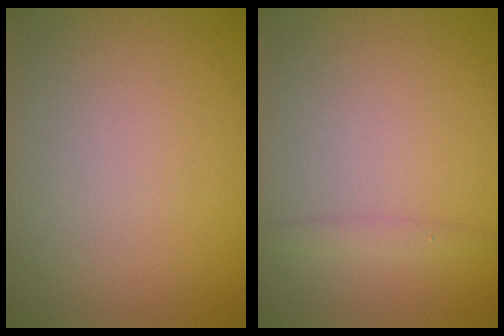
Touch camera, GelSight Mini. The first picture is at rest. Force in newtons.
{"total": 1.1, "press": 1.0, "slide": 0.1}